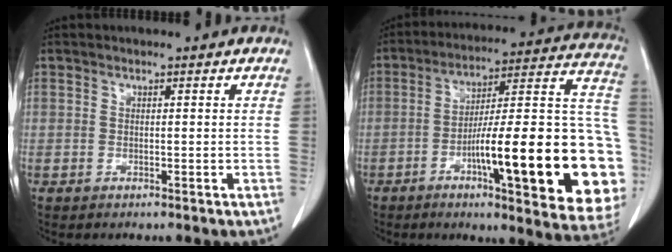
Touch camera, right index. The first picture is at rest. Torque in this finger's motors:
{"motor_torque": [2.14, 0.00, 1.05, 0.21]}